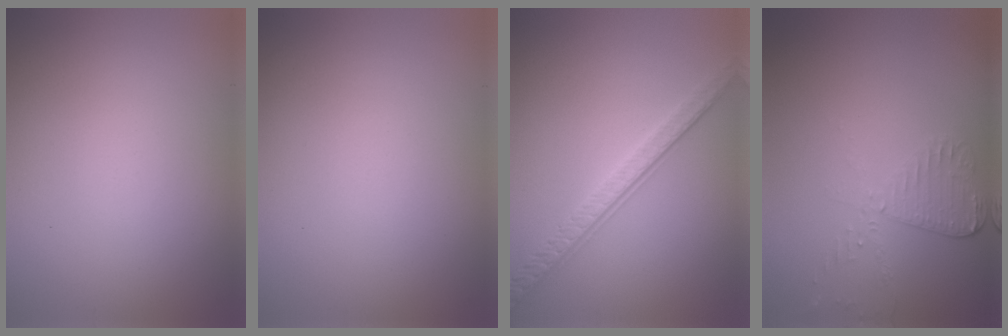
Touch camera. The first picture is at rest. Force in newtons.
{"total": 0.0}
{"total": 3.6, "press": 3.2, "slide": 1.7}
{"total": 2.0, "press": 1.9, "slide": 0.6}